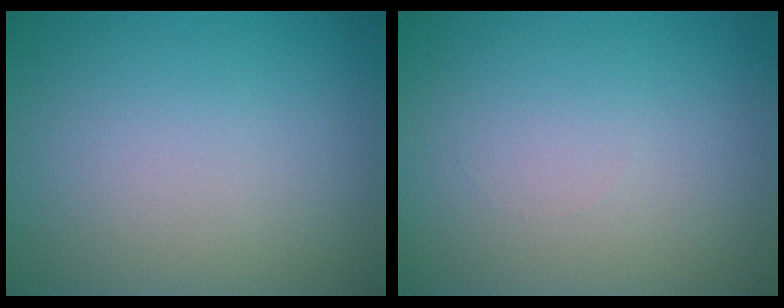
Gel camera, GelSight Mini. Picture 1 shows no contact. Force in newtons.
{"total": 0.0}